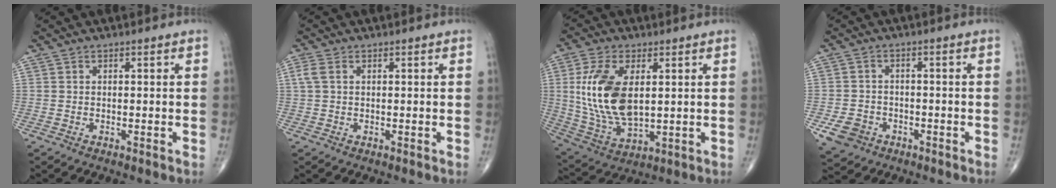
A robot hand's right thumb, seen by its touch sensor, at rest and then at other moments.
{"total": 2.1, "force": [0.6, 1.2, 1.6], "torque": [-0.048, 0.014, 0.015]}
{"total": 15.8, "force": [2.6, 8.3, 13.1], "torque": [-0.264, -0.016, 0.061]}
{"total": 5.7, "force": [-2.6, 4.6, 2.0], "torque": [-0.031, 0.013, -0.039]}